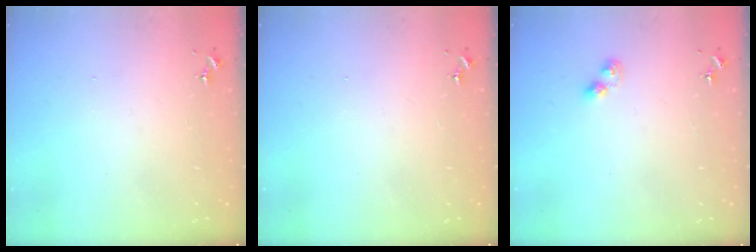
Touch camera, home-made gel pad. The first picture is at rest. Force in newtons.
{"total": 0.0}
{"total": 2.6, "press": 2.6, "slide": 0.4}